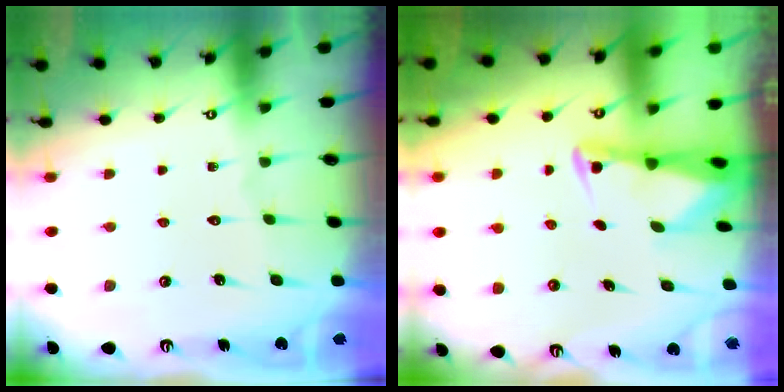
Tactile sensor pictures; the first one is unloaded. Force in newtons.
{"total": 2.2, "press": 2.2, "slide": 0.3}